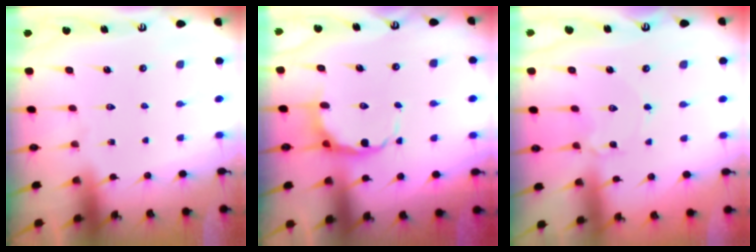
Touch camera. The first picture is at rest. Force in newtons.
{"total": 7.6, "press": 7.4, "slide": 1.8}
{"total": 2.3, "press": 2.3, "slide": 0.2}